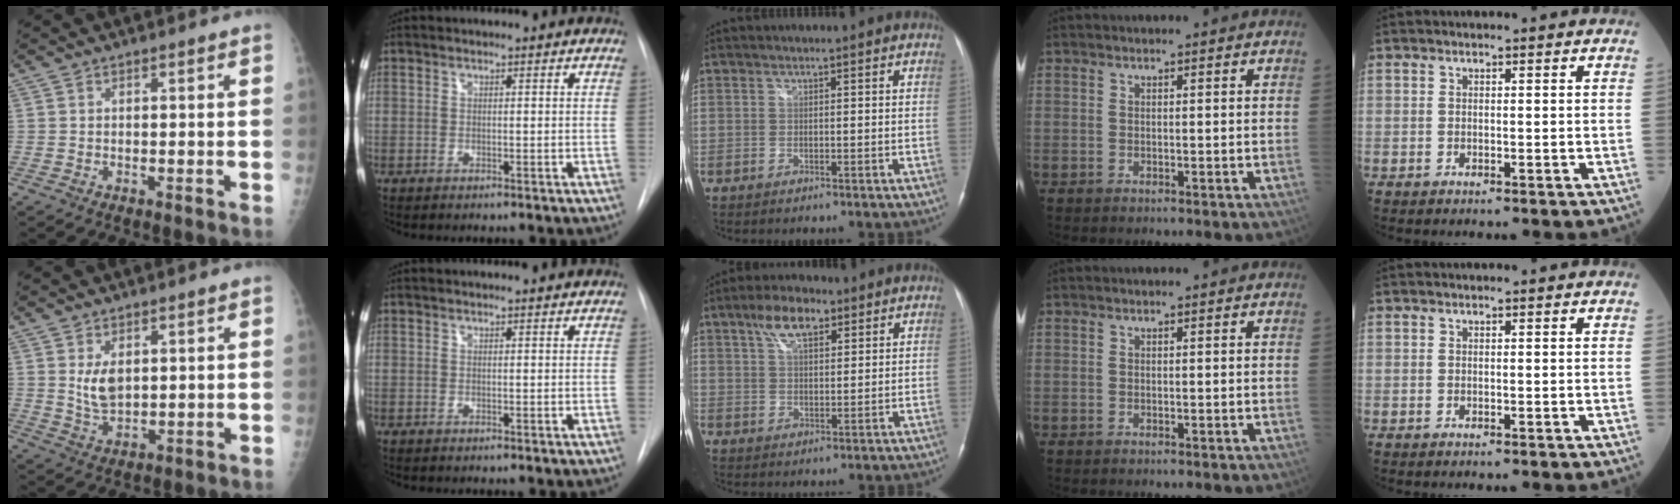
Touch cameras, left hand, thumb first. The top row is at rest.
{"thumb": {"total": 5.3, "force": [1.7, 3.0, 4.0], "torque": [-0.062, -0.018, 0.041]}, "middle": {"total": 6.6, "force": [3.9, 2.7, 4.6], "torque": [-0.090, 0.017, 0.069]}}